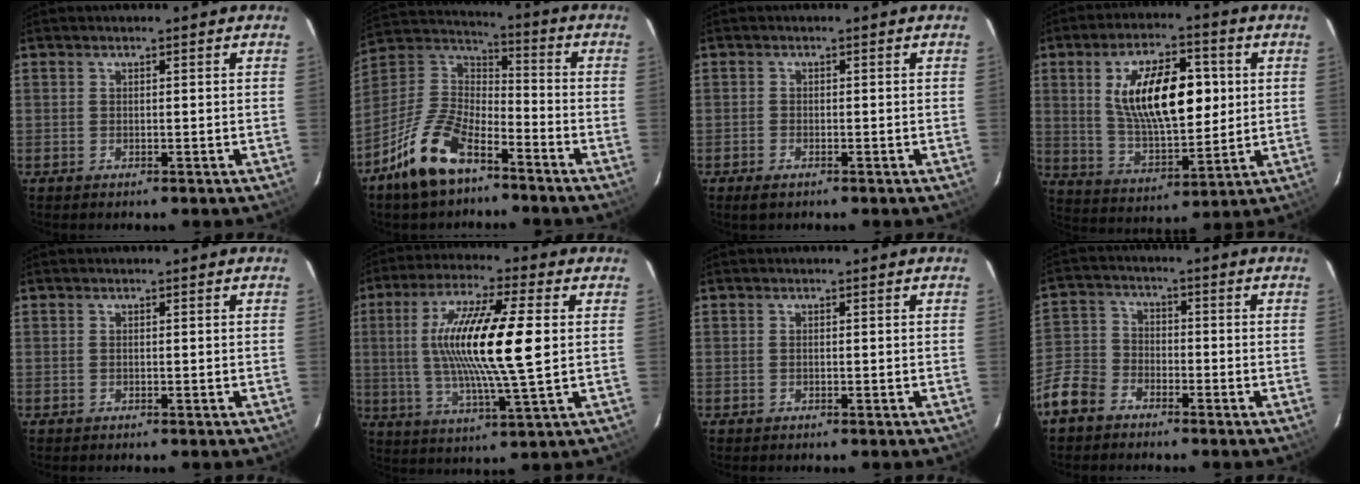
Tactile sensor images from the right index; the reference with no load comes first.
{"total": 15.0, "force": [-9.6, 6.5, 9.4], "torque": [-0.201, 0.006, -0.182]}
{"total": 1.8, "force": [-1.3, 0.8, 1.0], "torque": [-0.023, -0.004, -0.027]}
{"total": 16.9, "force": [3.5, 7.5, 14.8], "torque": [-0.253, 0.010, 0.072]}
{"total": 0.0}
{"total": 17.1, "force": [1.9, 1.9, 16.9], "torque": [-0.313, -0.001, 0.034]}
{"total": 0.0}
{"total": 9.6, "force": [-6.1, 6.4, 3.6], "torque": [-0.094, 0.016, -0.127]}